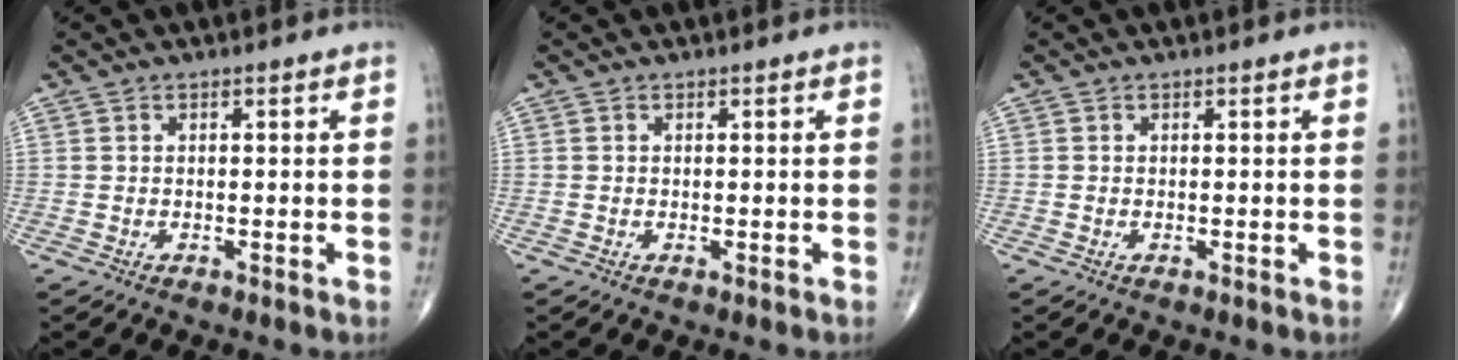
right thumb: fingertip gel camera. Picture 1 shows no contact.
{"total": 0.0}
{"total": 0.0}